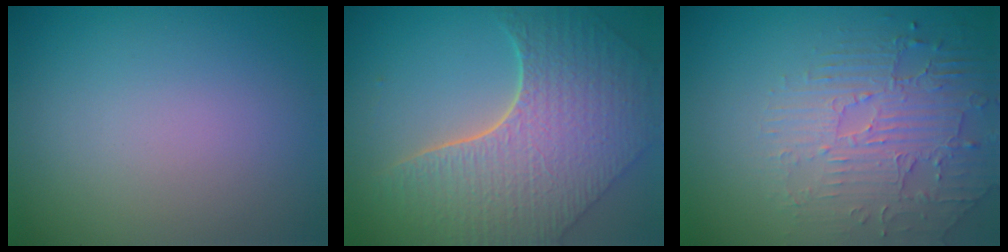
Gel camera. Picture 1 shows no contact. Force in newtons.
{"total": 8.0, "press": 5.8, "slide": 5.5}
{"total": 2.8, "press": 2.5, "slide": 1.4}